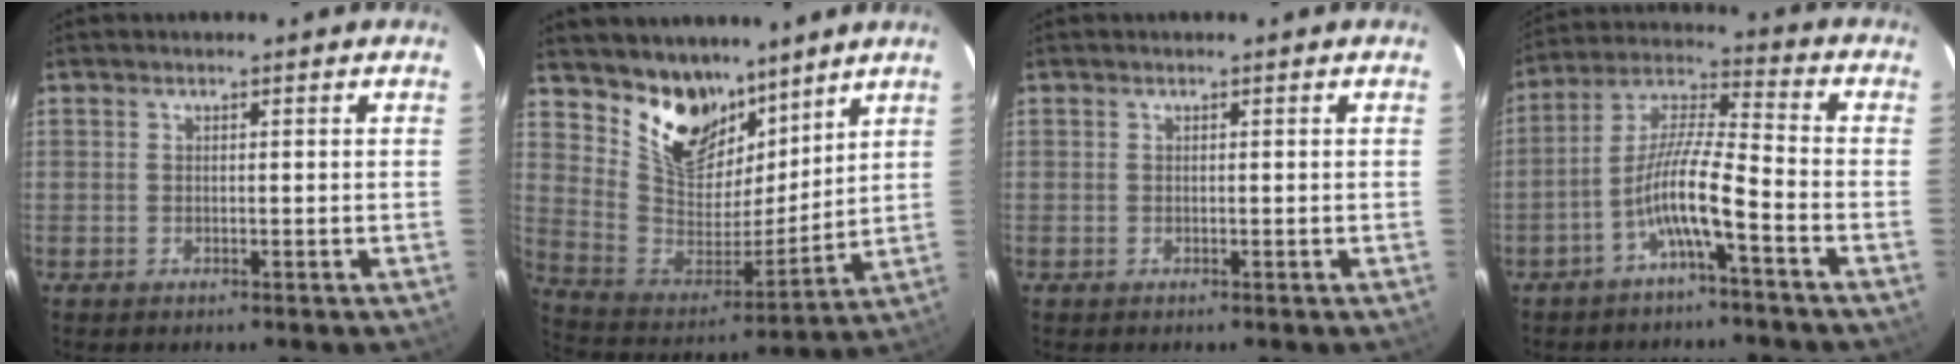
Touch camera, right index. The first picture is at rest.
{"total": 16.1, "force": [11.4, 9.0, 6.8], "torque": [-0.148, -0.008, 0.220]}
{"total": 0.0}
{"total": 9.3, "force": [-4.6, 0.6, 8.0], "torque": [-0.177, 0.011, -0.089]}